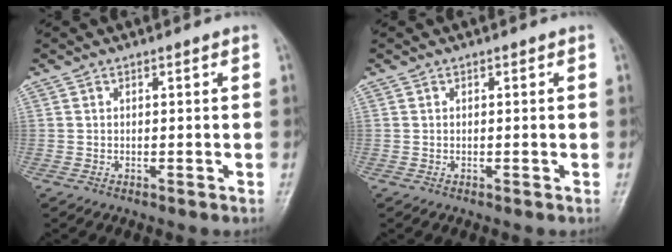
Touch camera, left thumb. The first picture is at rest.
{"total": 0.0}